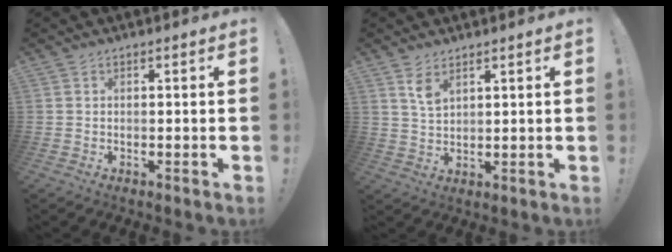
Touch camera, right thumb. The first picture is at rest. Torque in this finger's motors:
{"motor_torque": [0.00, 0.03, 0.24, 0.15, 0.00]}